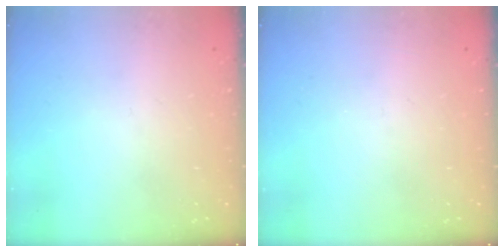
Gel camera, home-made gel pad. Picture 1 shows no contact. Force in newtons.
{"total": 0.0}